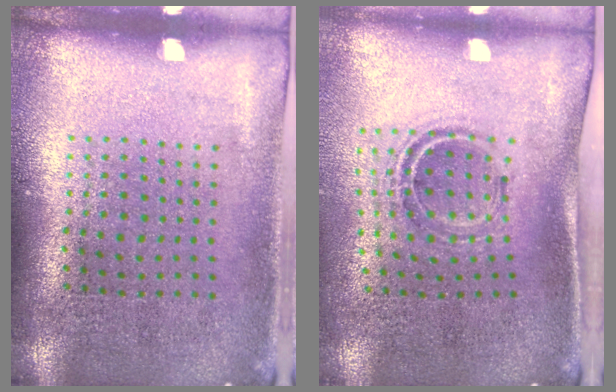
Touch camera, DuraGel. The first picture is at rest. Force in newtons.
{"total": 1.1, "press": 1.0, "slide": 0.4}